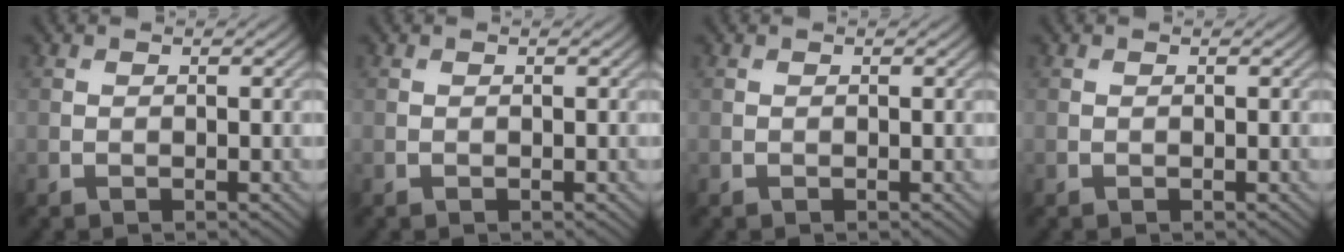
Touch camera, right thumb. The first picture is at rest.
{"total": 0.0}
{"total": 0.0}
{"total": 0.0}